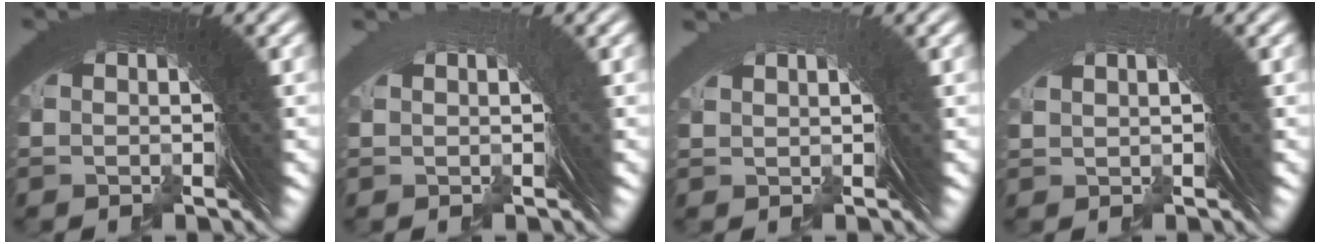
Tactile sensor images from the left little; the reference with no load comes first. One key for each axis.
{"total": 1.5, "fx": -0.4, "fy": -1.0, "fz": -1.1, "tx": 0.027, "ty": 0.008, "tz": -0.004}
{"total": 1.6, "fx": 0.5, "fy": -1.1, "fz": -1.0, "tx": 0.029, "ty": 0.005, "tz": 0.012}
{"total": 1.8, "fx": 0.0, "fy": -1.3, "fz": -1.3, "tx": 0.032, "ty": 0.004, "tz": 0.009}